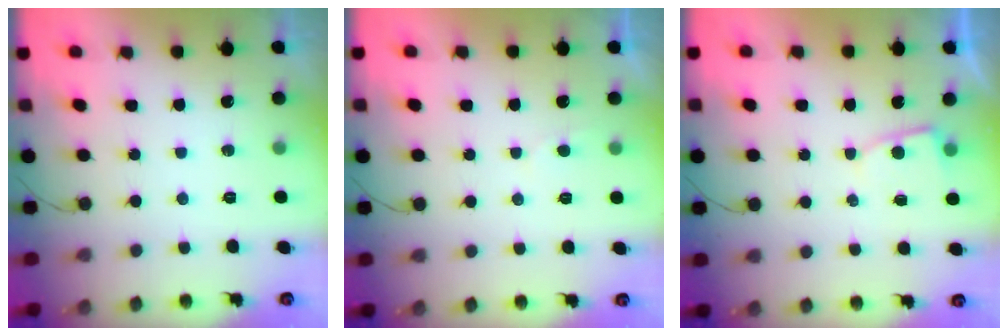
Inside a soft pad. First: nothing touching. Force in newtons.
{"total": 2.0, "press": 1.9, "slide": 0.3}
{"total": 3.6, "press": 3.6, "slide": 0.4}